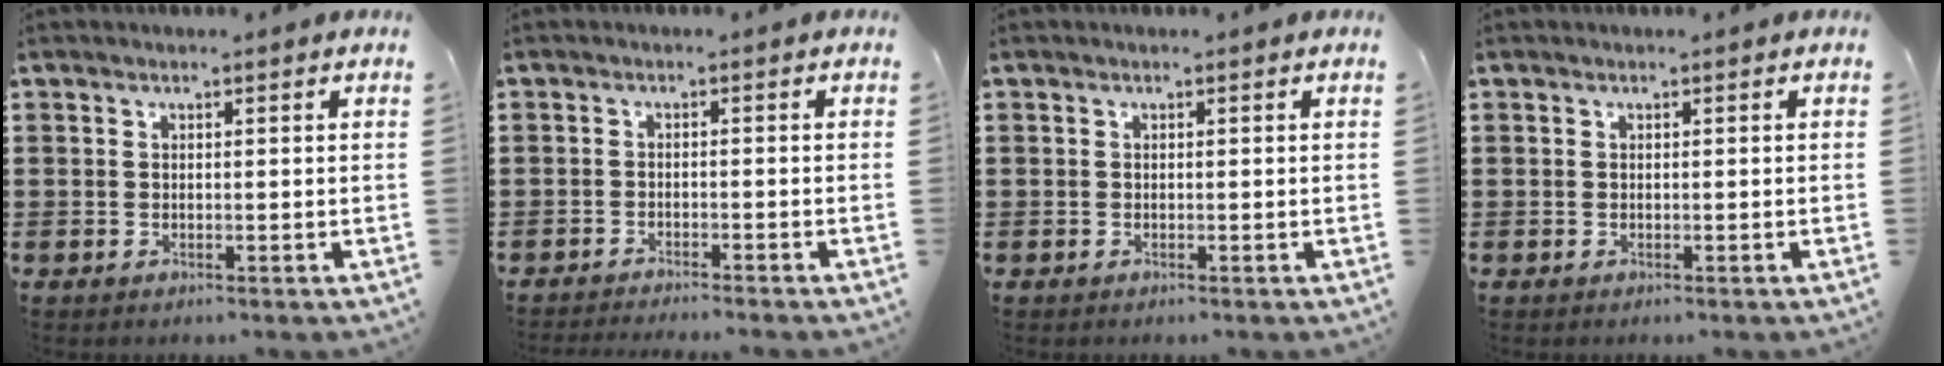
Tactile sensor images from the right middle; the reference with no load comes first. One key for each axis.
{"total": 1.7, "fx": -1.6, "fy": -0.3, "fz": 0.3, "tx": -0.006, "ty": 0.001, "tz": -0.032}
{"total": 0.0}
{"total": 0.0}